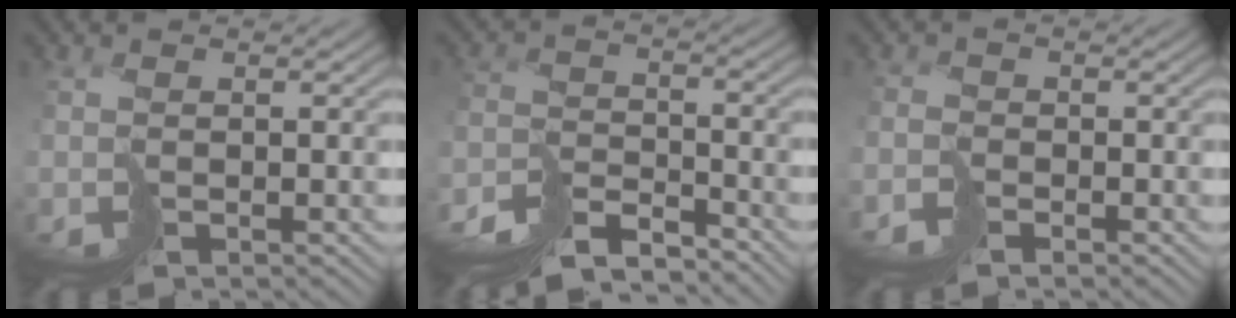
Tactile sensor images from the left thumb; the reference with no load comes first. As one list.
[{"total": 9.1, "force": [-8.3, 2.1, 3.1], "torque": [-0.062, -0.003, -0.149]}, {"total": 1.3, "force": [-1.1, 0.0, -0.7], "torque": [0.029, 0.003, -0.027]}]